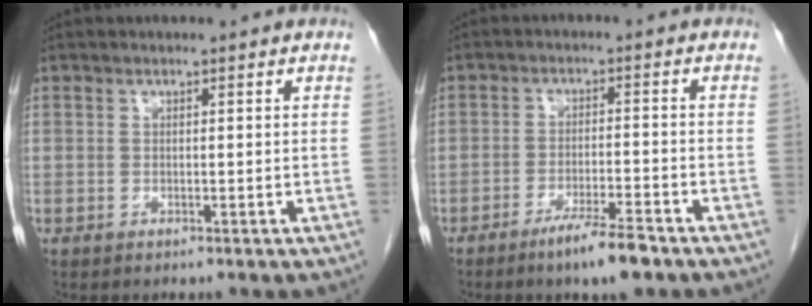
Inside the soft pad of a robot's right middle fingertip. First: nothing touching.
{"total": 6.2, "force": [-4.4, 0.4, 4.3], "torque": [-0.078, -0.010, -0.074]}